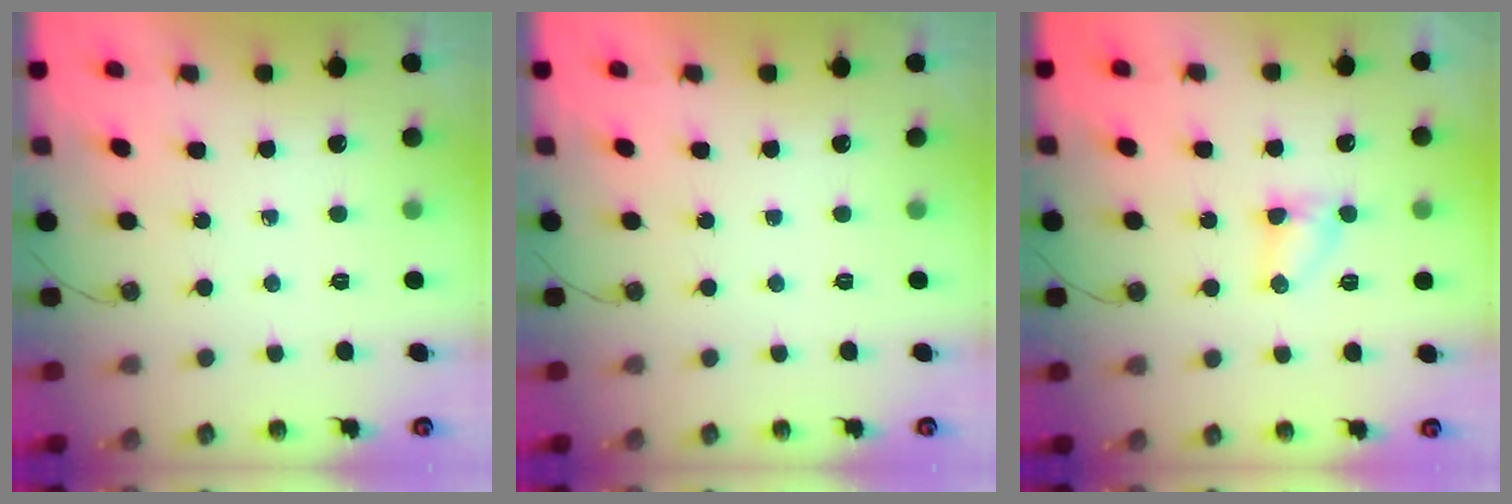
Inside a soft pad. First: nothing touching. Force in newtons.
{"total": 0.0}
{"total": 4.2, "press": 4.2, "slide": 0.5}